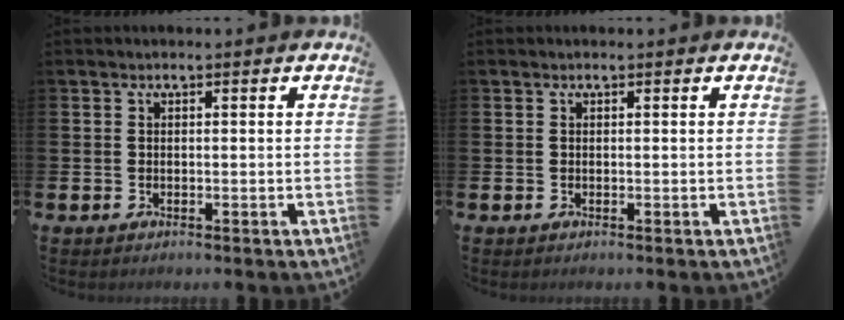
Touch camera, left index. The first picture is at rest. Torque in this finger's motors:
{"motor_torque": [0.85, -1.28, 0.09, -0.01]}